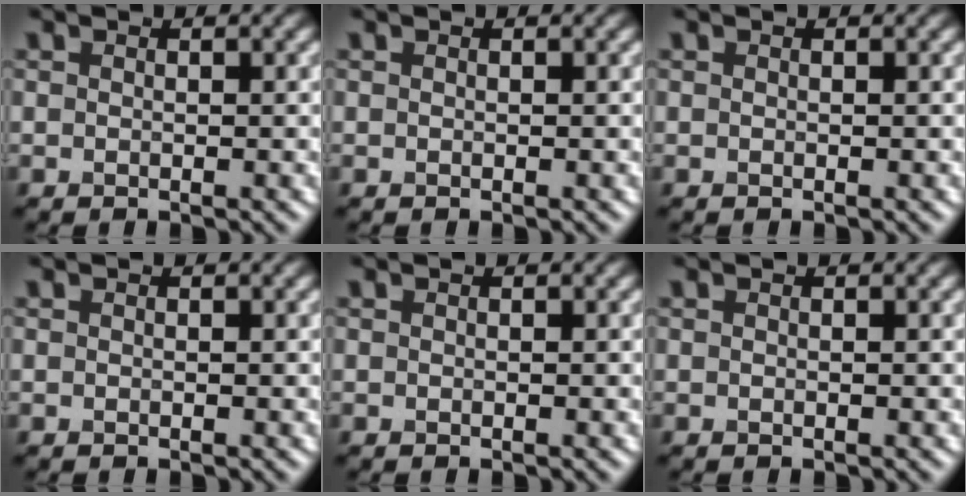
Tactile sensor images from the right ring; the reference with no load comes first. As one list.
[{"total": 0.0}, {"total": 0.0}, {"total": 0.0}, {"total": 0.0}, {"total": 0.0}]